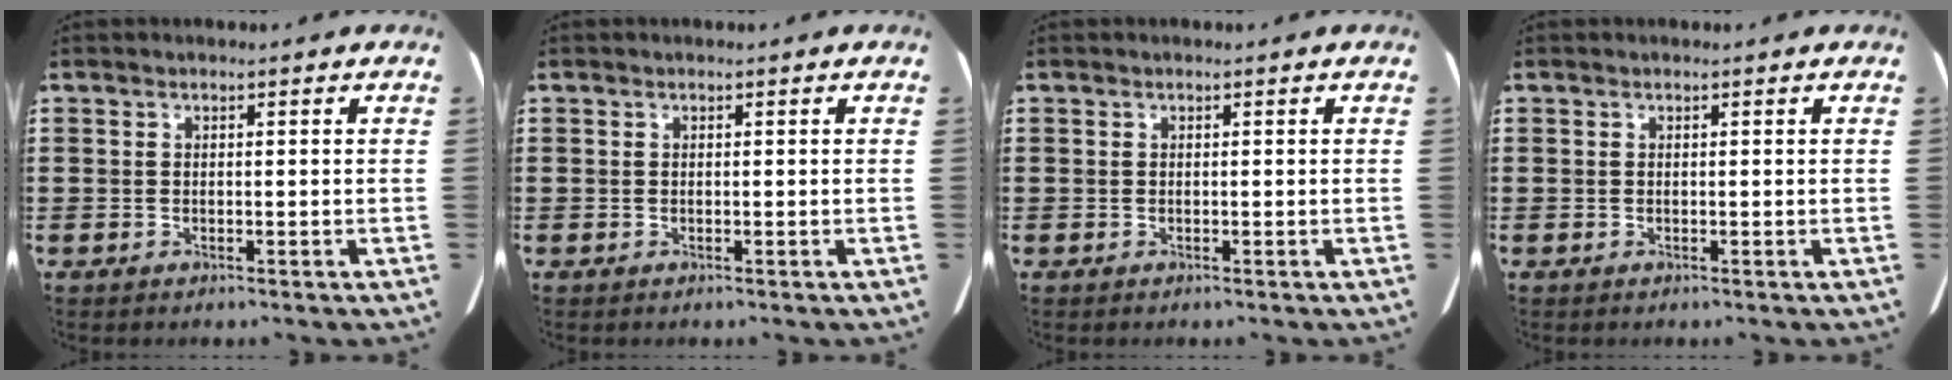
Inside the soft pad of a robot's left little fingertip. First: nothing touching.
{"total": 0.0}
{"total": 0.0}
{"total": 0.0}